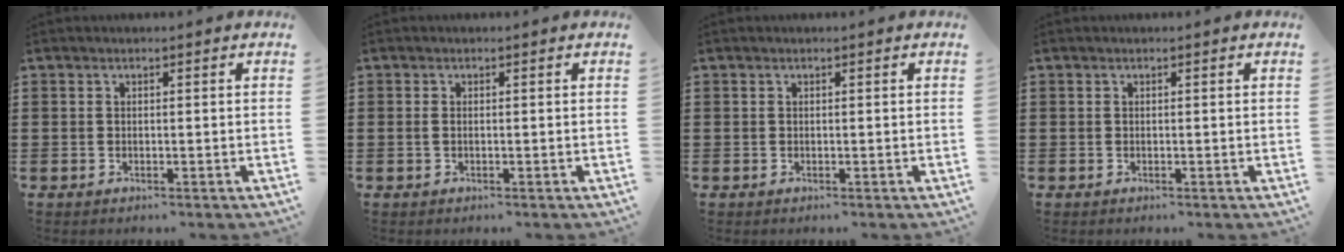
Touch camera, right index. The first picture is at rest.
{"total": 0.8, "force": [-0.1, 0.2, 0.7], "torque": [-0.015, -0.001, -0.002]}
{"total": 0.0}
{"total": 0.0}